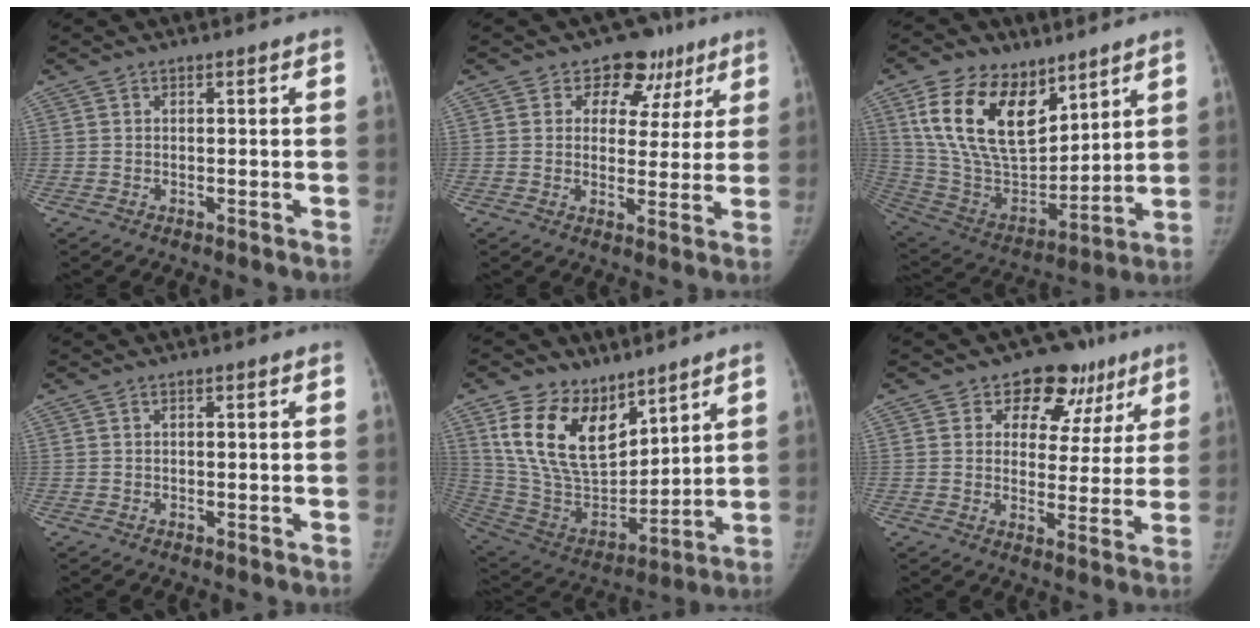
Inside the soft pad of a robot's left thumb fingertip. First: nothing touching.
{"total": 9.3, "force": [5.3, 7.0, 3.2], "torque": [0.012, -0.011, 0.069]}
{"total": 21.8, "force": [11.1, 12.5, 14.0], "torque": [-0.221, -0.050, 0.217]}
{"total": 0.0}
{"total": 19.0, "force": [10.9, 10.9, 11.1], "torque": [-0.161, -0.057, 0.228]}
{"total": 12.2, "force": [7.2, 8.6, 4.9], "torque": [0.001, -0.018, 0.090]}